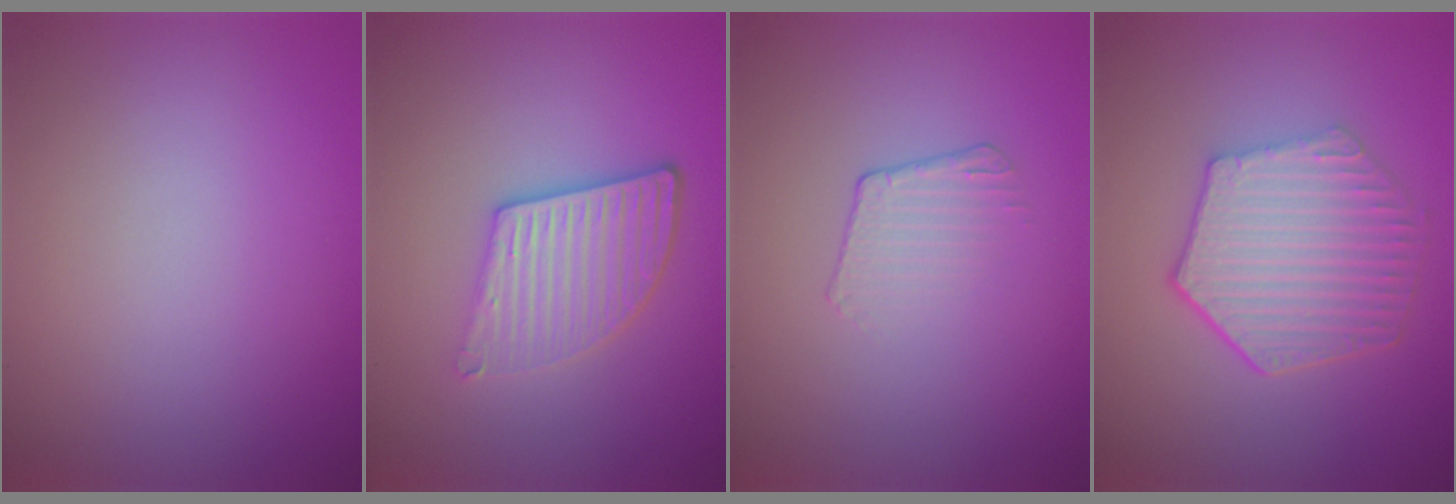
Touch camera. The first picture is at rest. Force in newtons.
{"total": 4.3, "press": 3.5, "slide": 2.6}
{"total": 1.5, "press": 0.7, "slide": 1.4}
{"total": 6.1, "press": 4.5, "slide": 4.0}